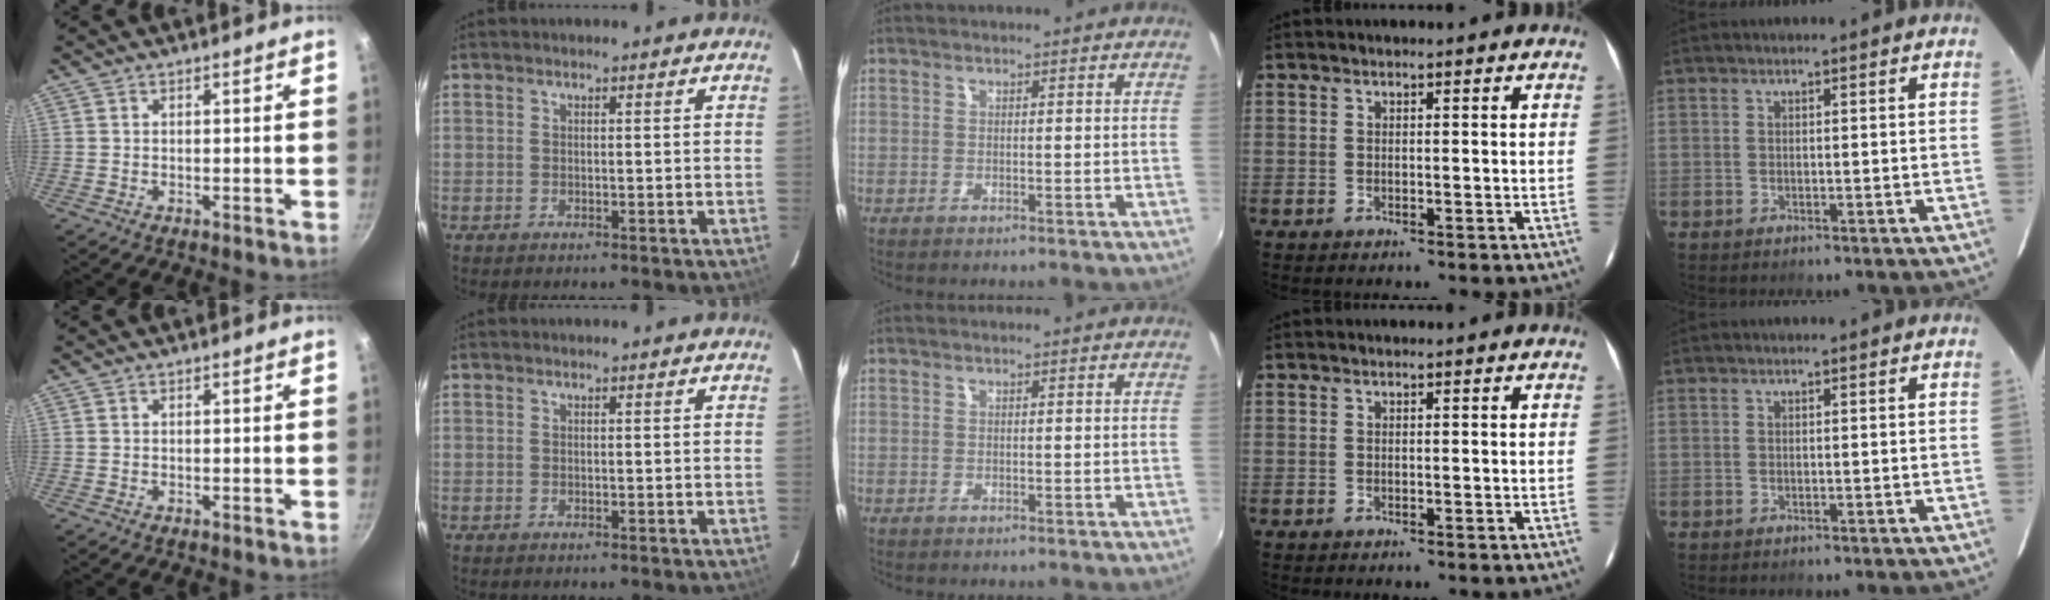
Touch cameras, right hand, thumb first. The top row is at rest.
{}